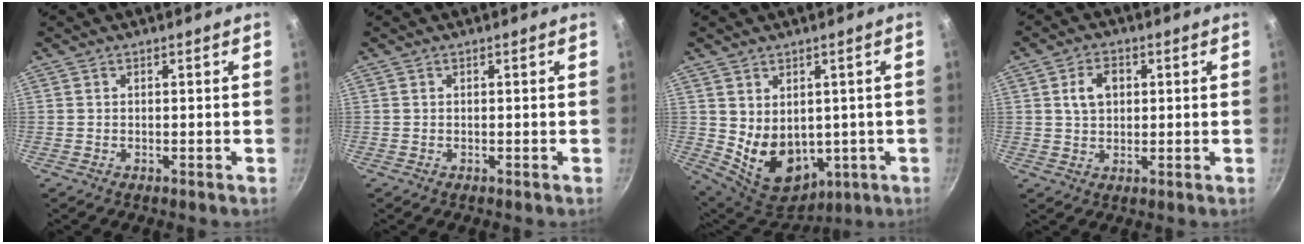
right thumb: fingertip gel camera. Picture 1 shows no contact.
{"total": 0.0}
{"total": 12.0, "force": [0.3, 9.0, 7.9], "torque": [-0.106, -0.025, 0.039]}
{"total": 5.5, "force": [1.3, 3.9, 3.6], "torque": [-0.046, 0.003, 0.023]}